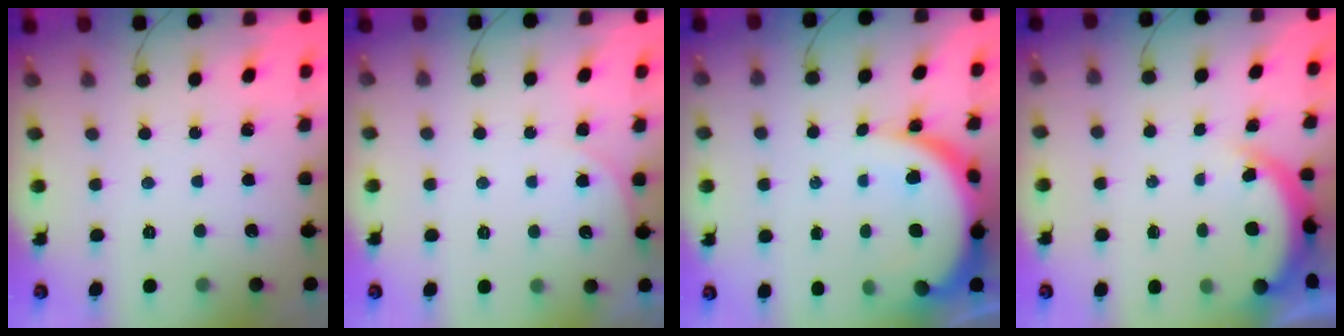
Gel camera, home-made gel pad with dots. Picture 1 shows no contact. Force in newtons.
{"total": 3.8, "press": 3.3, "slide": 2.0}
{"total": 10.8, "press": 10.8, "slide": 0.7}
{"total": 4.9, "press": 4.9, "slide": 0.6}